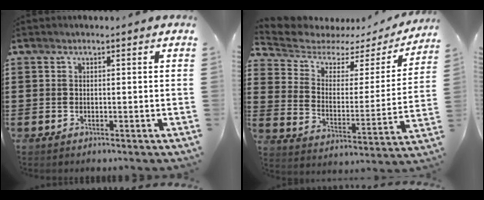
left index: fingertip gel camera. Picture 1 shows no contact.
{"total": 4.4, "force": [3.5, 2.2, 1.6], "torque": [-0.059, -0.023, 0.052]}